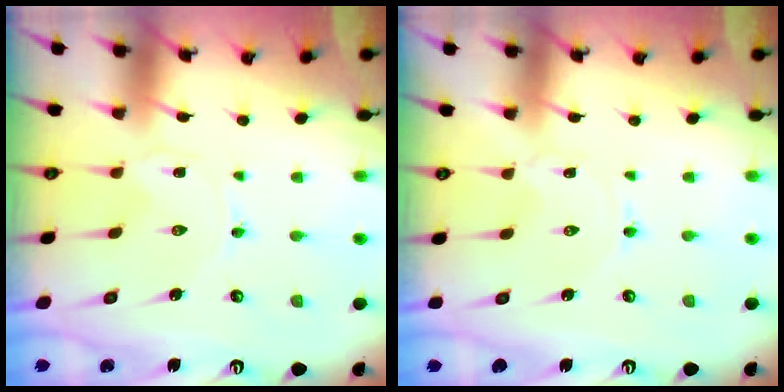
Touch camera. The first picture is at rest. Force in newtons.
{"total": 0.0}